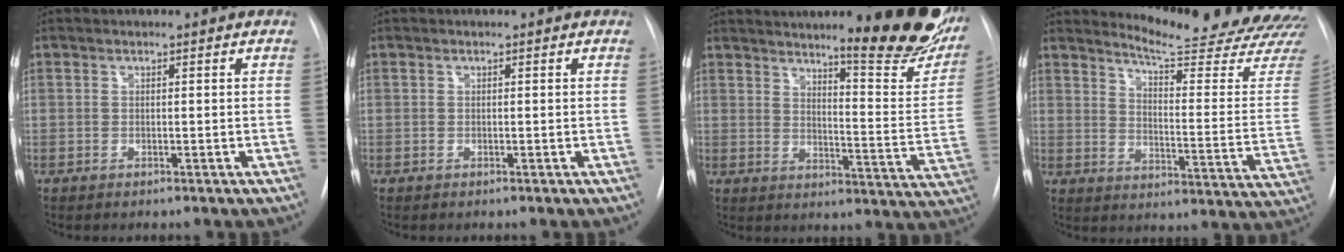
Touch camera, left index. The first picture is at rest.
{"total": 0.0}
{"total": 21.4, "force": [16.4, 2.9, 13.4], "torque": [-0.167, -0.052, 0.207]}
{"total": 22.6, "force": [21.6, 0.3, 6.6], "torque": [-0.091, -0.143, 0.256]}